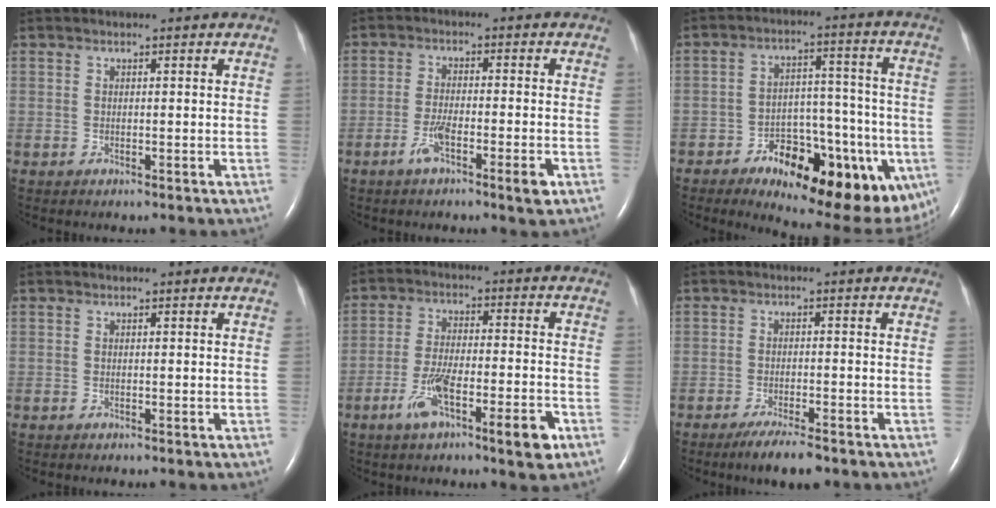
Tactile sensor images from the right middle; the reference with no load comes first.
{"total": 5.7, "force": [-2.9, 0.6, 4.9], "torque": [-0.093, -0.006, -0.052]}
{"total": 20.1, "force": [-10.1, 8.2, 15.3], "torque": [-0.147, 0.017, -0.131]}
{"total": 0.0}
{"total": 10.4, "force": [-5.1, 1.8, 8.9], "torque": [-0.158, -0.002, -0.084]}
{"total": 5.4, "force": [-4.0, 0.7, 3.6], "torque": [-0.064, -0.012, -0.062]}